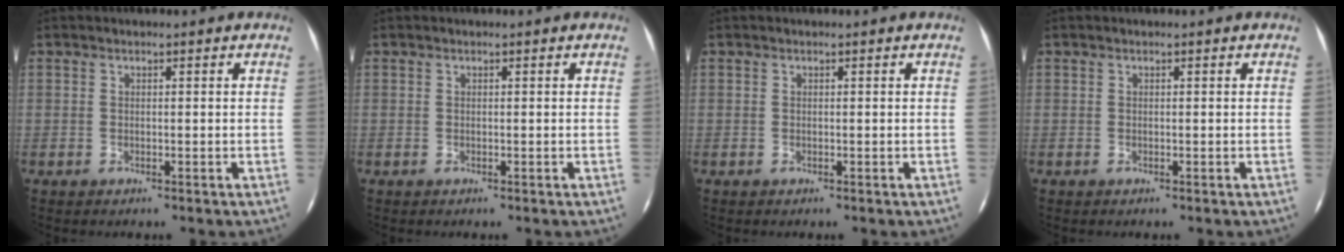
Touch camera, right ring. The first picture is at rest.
{"total": 0.0}
{"total": 0.0}
{"total": 0.0}